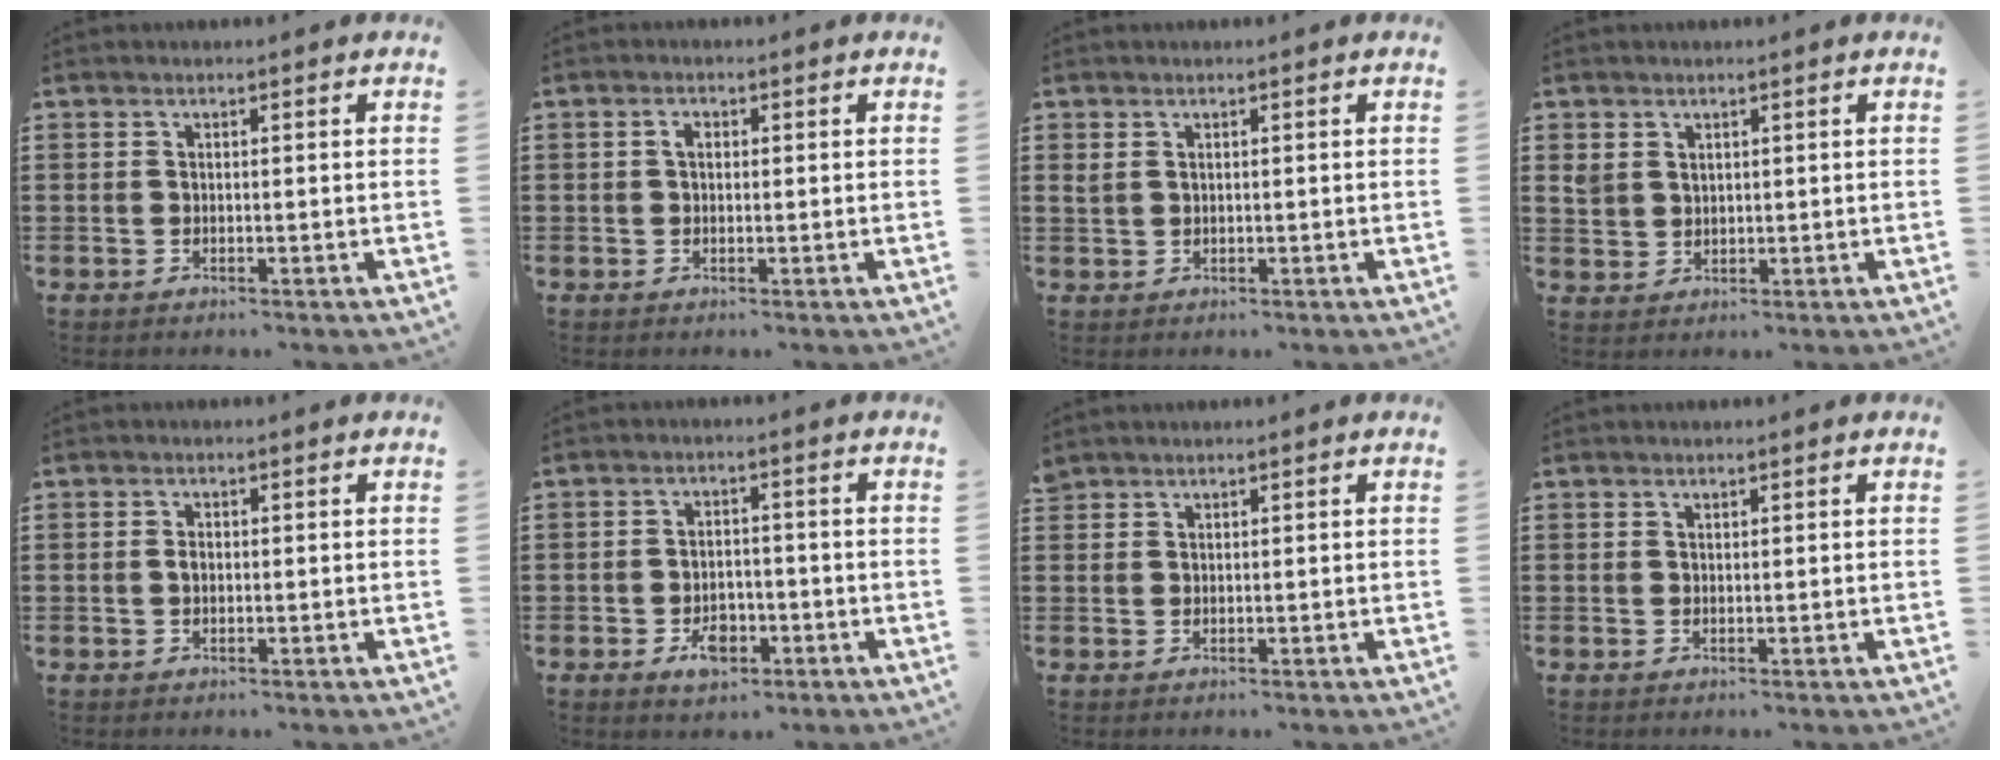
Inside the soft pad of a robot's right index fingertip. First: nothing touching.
{"total": 1.5, "force": [0.3, 1.0, 1.1], "torque": [-0.025, 0.008, 0.004]}
{"total": 1.2, "force": [0.7, 0.8, 0.5], "torque": [-0.014, 0.003, 0.013]}
{"total": 2.6, "force": [1.5, 2.0, 0.6], "torque": [-0.021, 0.010, 0.029]}
{"total": 1.3, "force": [0.0, 0.8, 1.1], "torque": [-0.023, 0.005, -0.001]}
{"total": 4.5, "force": [-2.1, 2.5, 3.2], "torque": [-0.052, -0.001, -0.037]}
{"total": 1.1, "force": [1.0, 0.4, -0.2], "torque": [0.001, 0.001, 0.020]}
{"total": 0.5, "force": [0.4, 0.3, 0.1], "torque": [-0.003, 0.002, 0.008]}